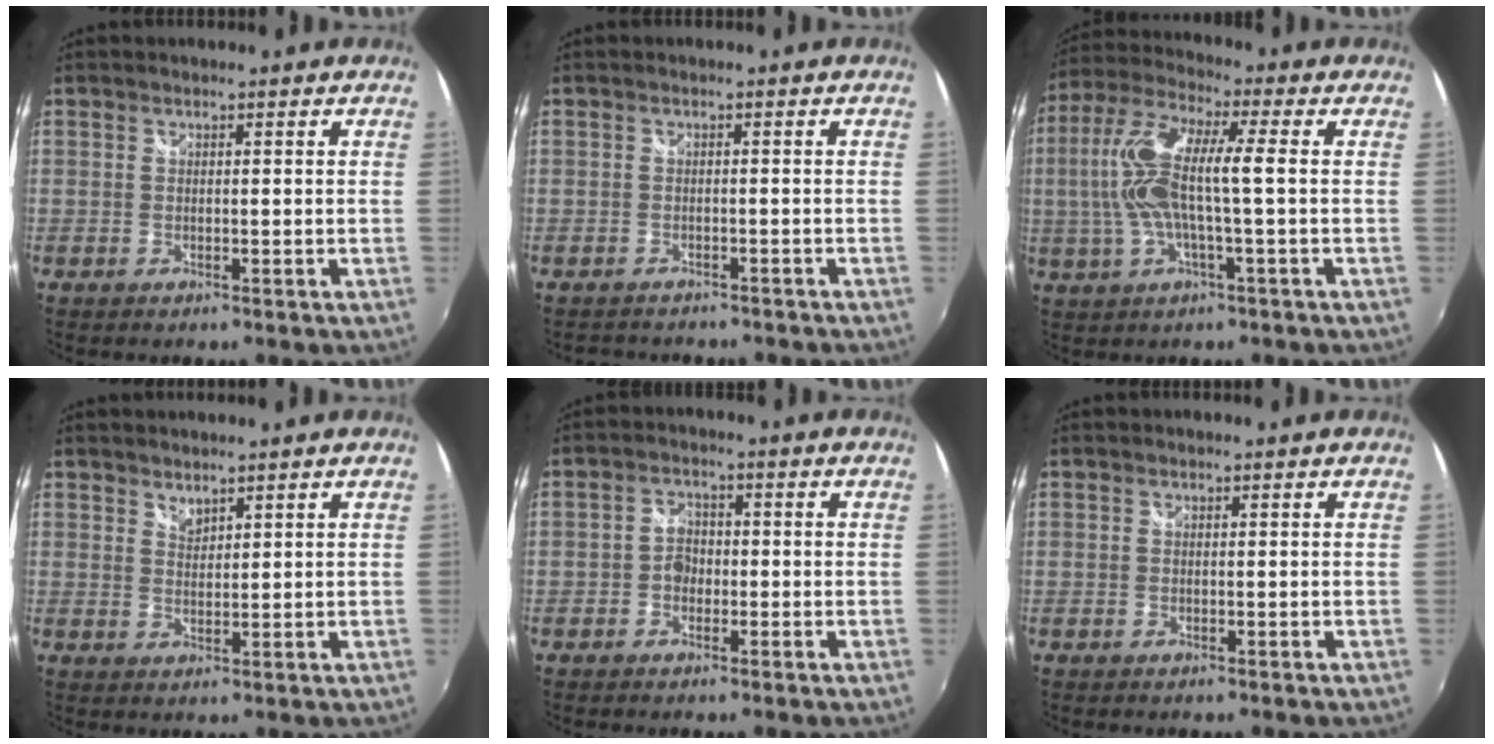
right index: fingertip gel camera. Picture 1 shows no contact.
{"total": 4.1, "force": [-3.7, 1.6, 0.9], "torque": [-0.025, -0.006, -0.054]}
{"total": 13.6, "force": [-0.3, 2.7, 13.3], "torque": [-0.266, 0.008, -0.008]}
{"total": 2.1, "force": [1.9, 0.7, 0.5], "torque": [-0.003, 0.002, 0.034]}
{"total": 3.2, "force": [-1.0, 2.6, 1.5], "torque": [-0.025, 0.010, -0.019]}
{"total": 0.0}